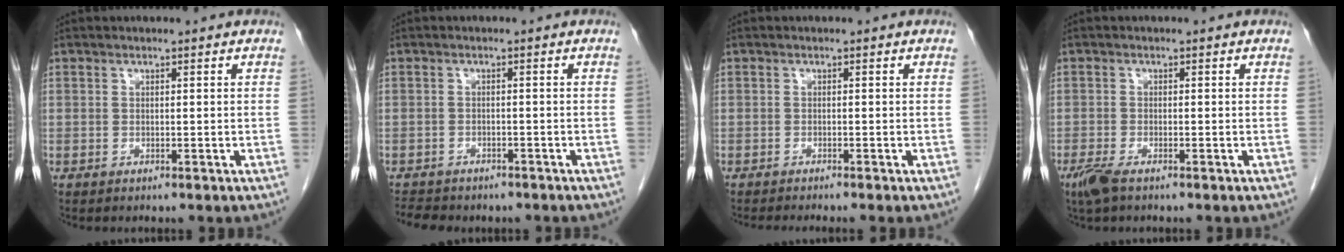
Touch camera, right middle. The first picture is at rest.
{"total": 6.2, "force": [-5.2, 2.7, 2.1], "torque": [-0.037, 0.002, -0.067]}
{"total": 3.6, "force": [-3.1, -0.4, 1.8], "torque": [-0.013, -0.003, -0.047]}
{"total": 2.9, "force": [-2.0, 0.7, 2.0], "torque": [-0.047, -0.008, -0.039]}